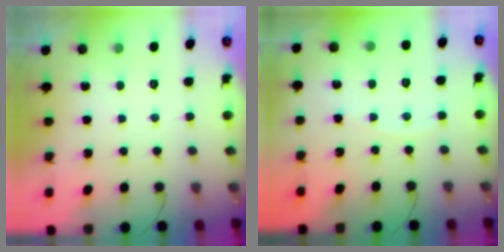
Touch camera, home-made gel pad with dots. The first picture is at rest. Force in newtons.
{"total": 1.6, "press": 1.6, "slide": 0.2}